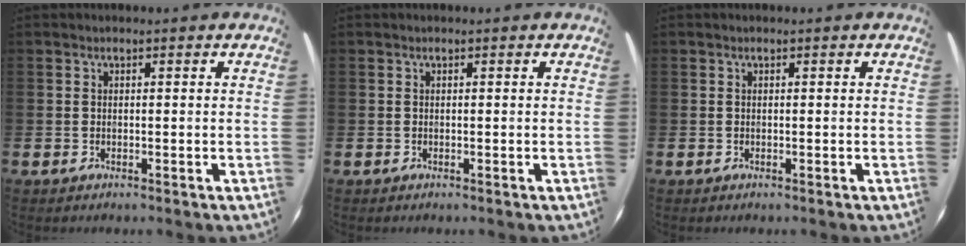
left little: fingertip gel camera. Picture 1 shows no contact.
{"total": 0.0}
{"total": 0.0}